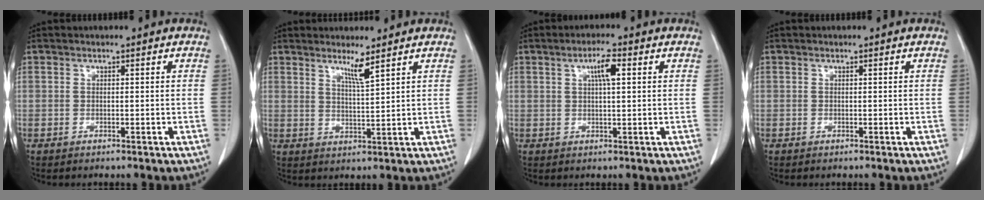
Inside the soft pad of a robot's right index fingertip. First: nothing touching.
{"total": 3.3, "force": [2.4, -0.7, 2.2], "torque": [-0.040, -0.014, 0.047]}
{"total": 3.8, "force": [1.3, 0.5, 3.6], "torque": [-0.064, 0.003, 0.022]}
{"total": 0.0}